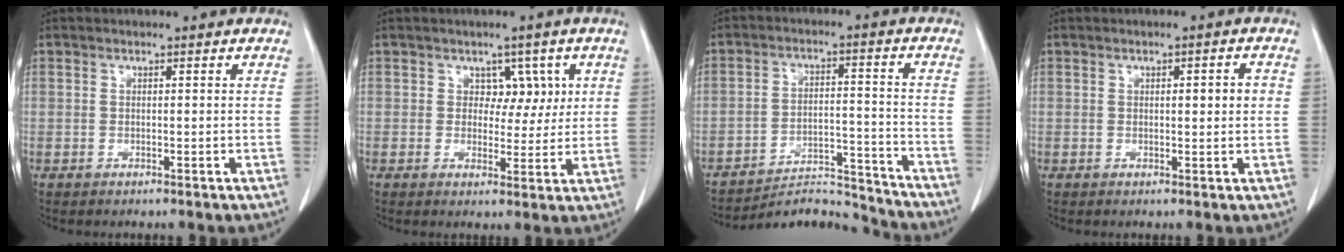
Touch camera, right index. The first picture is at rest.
{"total": 4.0, "force": [1.4, 3.0, 2.3], "torque": [-0.013, 0.005, 0.019]}
{"total": 10.1, "force": [-10.0, 0.7, -1.1], "torque": [0.018, 0.035, -0.157]}
{"total": 2.7, "force": [0.4, 0.5, 2.6], "torque": [-0.038, 0.002, 0.006]}